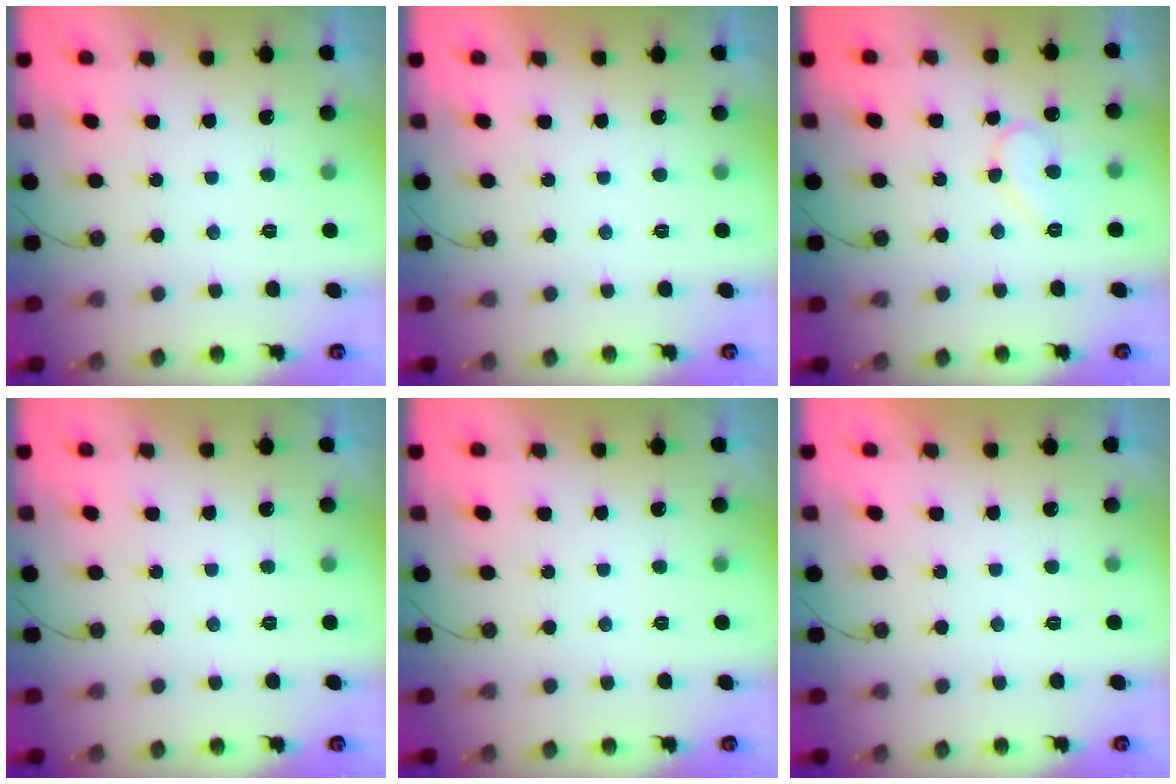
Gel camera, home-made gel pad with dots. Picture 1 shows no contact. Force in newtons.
{"total": 1.7, "press": 1.7, "slide": 0.0}
{"total": 9.1, "press": 9.1, "slide": 0.8}
{"total": 0.0}
{"total": 0.0}
{"total": 1.7, "press": 1.7, "slide": 0.0}